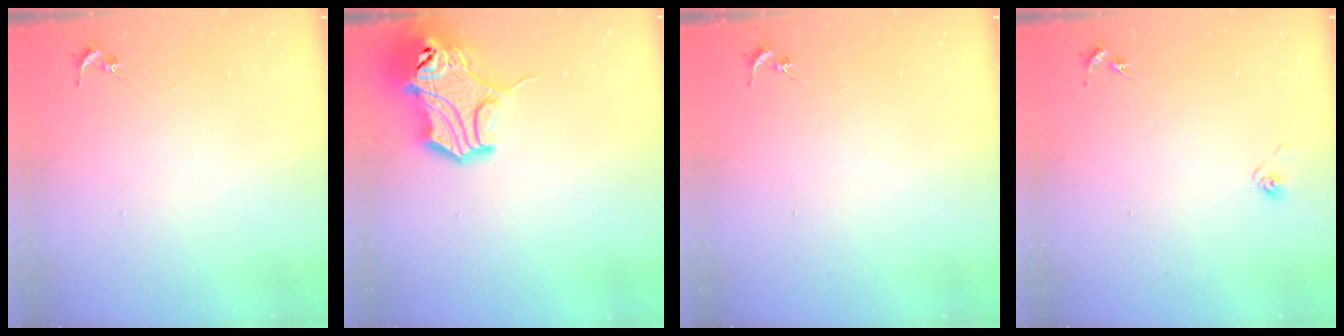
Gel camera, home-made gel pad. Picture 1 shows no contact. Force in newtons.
{"total": 16.0, "press": 15.8, "slide": 2.5}
{"total": 0.0}
{"total": 3.1, "press": 2.7, "slide": 1.4}